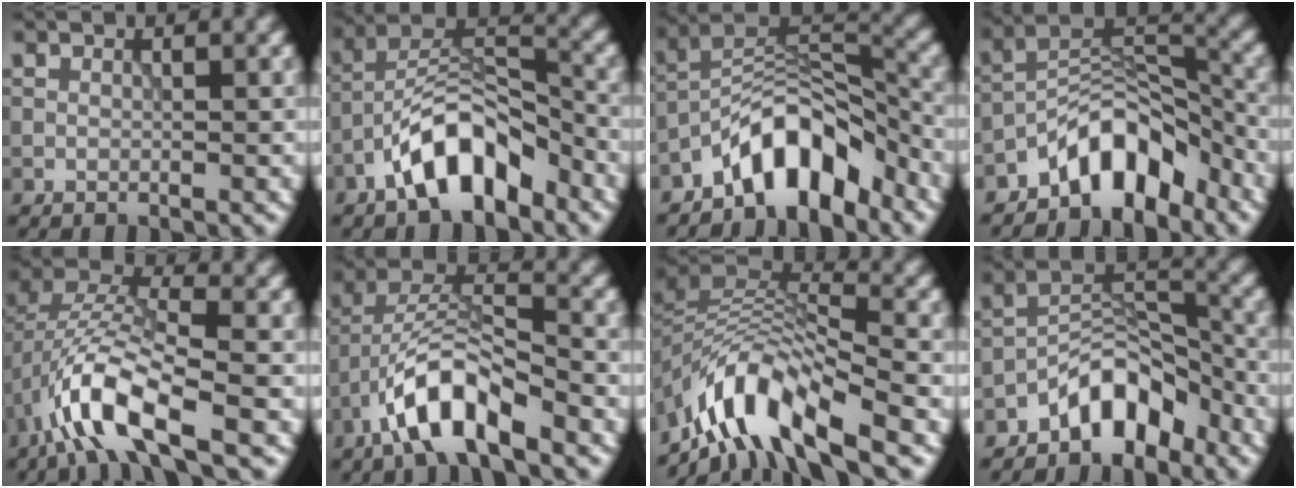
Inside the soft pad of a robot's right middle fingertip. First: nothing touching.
{"total": 8.0, "force": [-4.6, 3.5, 5.5], "torque": [-0.085, 0.019, -0.088]}
{"total": 7.2, "force": [-5.0, 3.1, 4.2], "torque": [-0.050, 0.013, -0.098]}
{"total": 6.5, "force": [-4.7, 2.8, 3.4], "torque": [-0.037, 0.013, -0.093]}
{"total": 7.5, "force": [-3.3, 2.6, 6.2], "torque": [-0.127, 0.008, -0.073]}
{"total": 7.5, "force": [-4.4, 2.5, 5.6], "torque": [-0.098, 0.012, -0.083]}
{"total": 8.5, "force": [-5.6, 3.1, 5.5], "torque": [-0.081, 0.008, -0.114]}
{"total": 5.8, "force": [-4.0, 2.7, 3.2], "torque": [-0.034, 0.019, -0.078]}